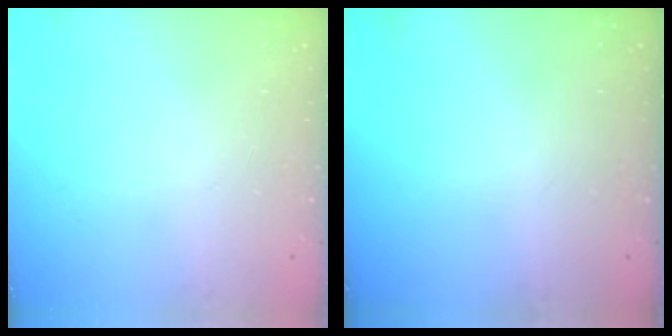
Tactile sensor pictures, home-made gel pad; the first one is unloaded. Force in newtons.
{"total": 0.0}